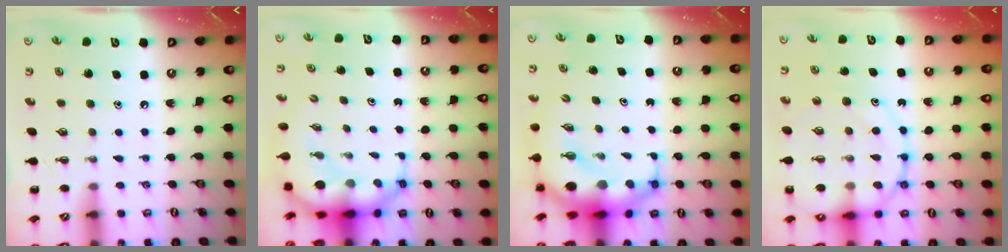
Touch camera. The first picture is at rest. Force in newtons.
{"total": 7.9, "press": 7.7, "slide": 1.9}
{"total": 11.0, "press": 10.6, "slide": 2.8}
{"total": 17.9, "press": 17.8, "slide": 2.2}